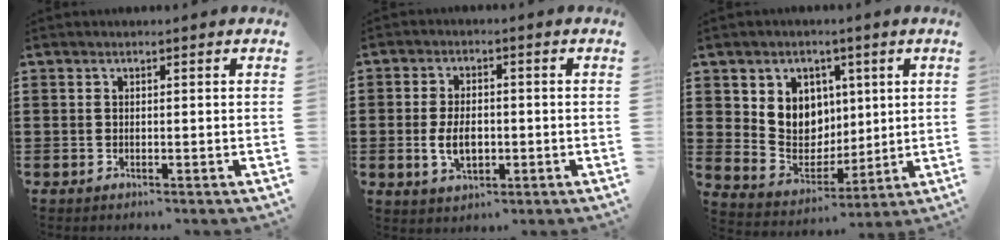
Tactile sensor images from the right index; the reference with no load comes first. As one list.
[{"total": 5.1, "force": [-0.8, 3.2, 3.9], "torque": [-0.079, -0.002, -0.019]}, {"total": 7.1, "force": [2.4, 6.7, 0.8], "torque": [-0.042, -0.018, 0.047]}]